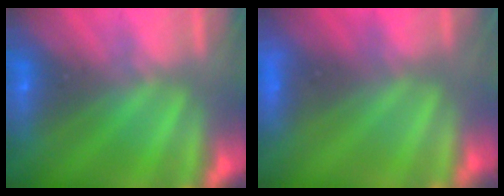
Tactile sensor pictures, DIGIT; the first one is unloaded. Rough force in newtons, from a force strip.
{"total": 3.9}